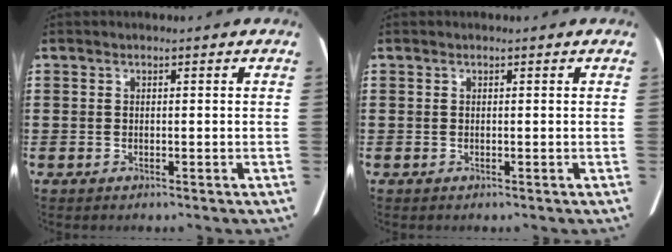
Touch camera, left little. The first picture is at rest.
{"total": 0.0}